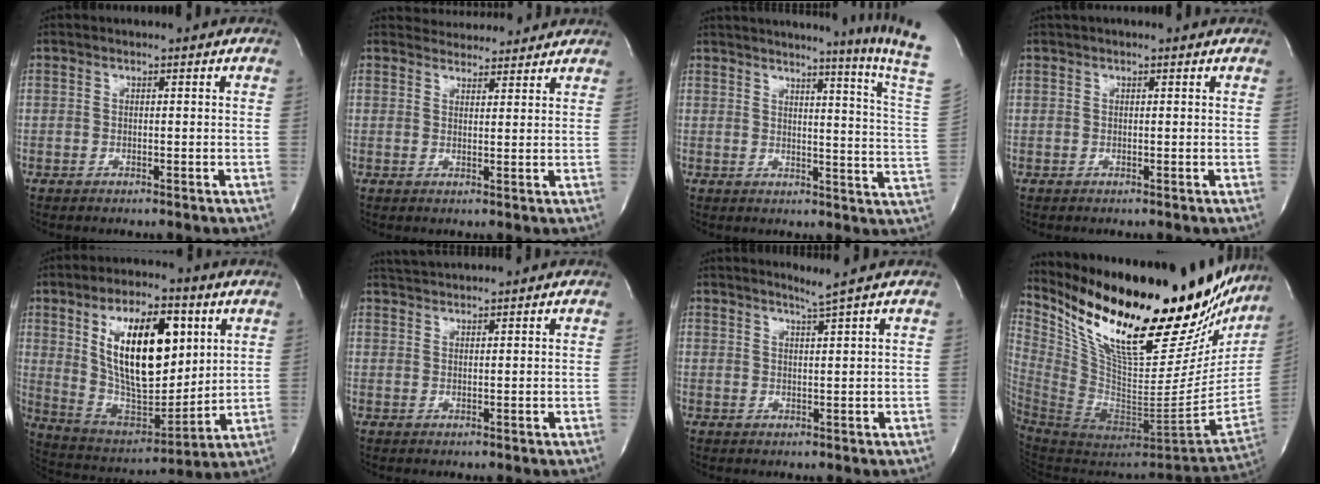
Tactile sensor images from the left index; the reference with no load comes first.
{"total": 6.9, "force": [6.6, 1.7, 0.7], "torque": [-0.008, 0.014, 0.082]}
{"total": 19.4, "force": [16.3, -3.0, 10.0], "torque": [-0.151, -0.095, 0.182]}
{"total": 1.6, "force": [1.3, 0.4, 0.9], "torque": [-0.014, 0.024, 0.018]}
{"total": 18.2, "force": [5.7, 6.9, 15.8], "torque": [-0.283, 0.002, 0.103]}
{"total": 3.8, "force": [3.7, -0.3, 0.6], "torque": [-0.016, 0.024, 0.070]}
{"total": 2.3, "force": [1.8, -1.4, 0.6], "torque": [-0.020, -0.028, 0.035]}
{"total": 36.1, "force": [26.1, 10.8, 22.4], "torque": [-0.377, -0.025, 0.400]}